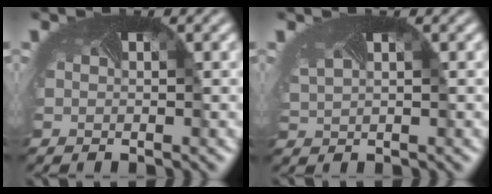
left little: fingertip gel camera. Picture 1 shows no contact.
{"total": 1.6, "force": [1.3, 0.7, 0.7], "torque": [-0.042, 0.000, 0.036]}